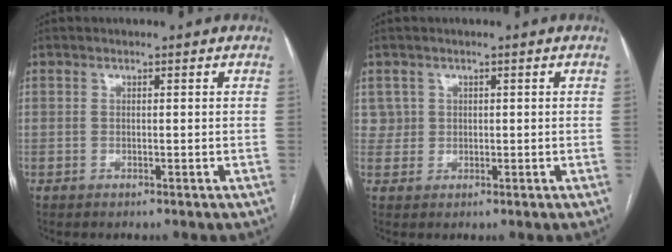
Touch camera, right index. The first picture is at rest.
{"total": 2.5, "force": [0.7, 2.4, -0.4], "torque": [0.023, 0.013, 0.011]}